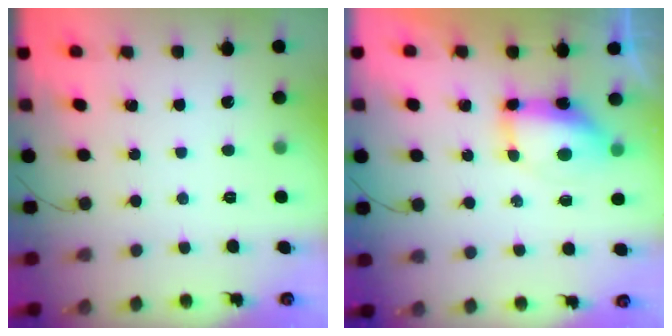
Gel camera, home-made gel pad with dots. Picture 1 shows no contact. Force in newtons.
{"total": 8.0, "press": 7.9, "slide": 1.1}